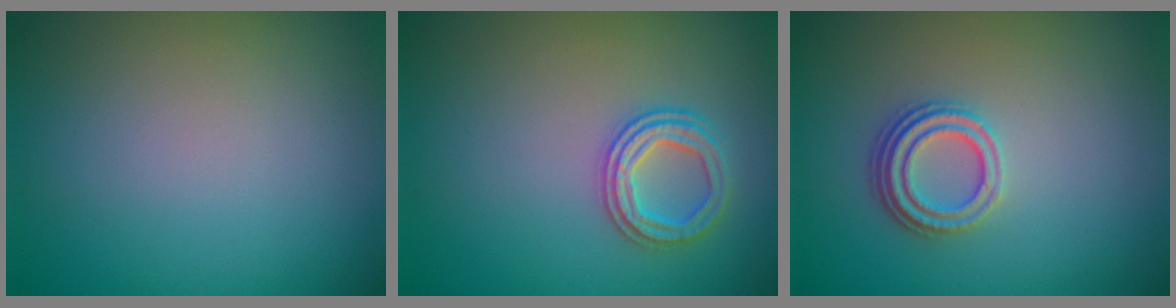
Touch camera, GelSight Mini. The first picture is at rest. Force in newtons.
{"total": 2.6, "press": 2.6, "slide": 0.1}
{"total": 3.0, "press": 2.3, "slide": 1.9}